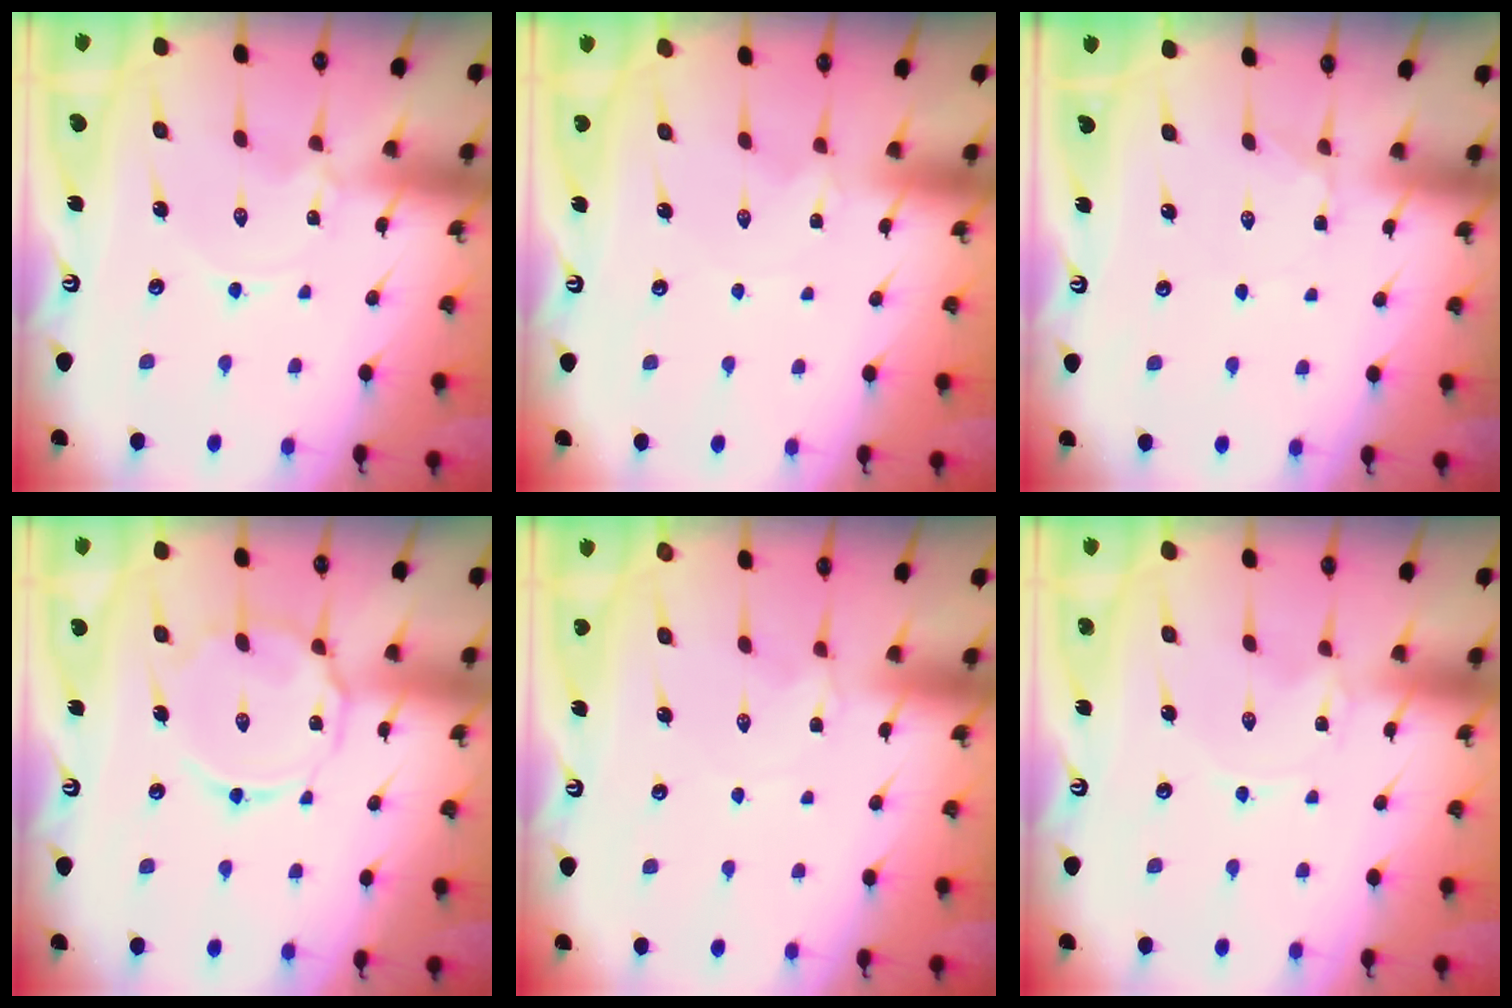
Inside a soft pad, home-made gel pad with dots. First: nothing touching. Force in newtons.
{"total": 0.0}
{"total": 2.2, "press": 2.2, "slide": 0.6}
{"total": 11.1, "press": 11.0, "slide": 0.8}
{"total": 2.7, "press": 2.7, "slide": 0.4}
{"total": 0.0}